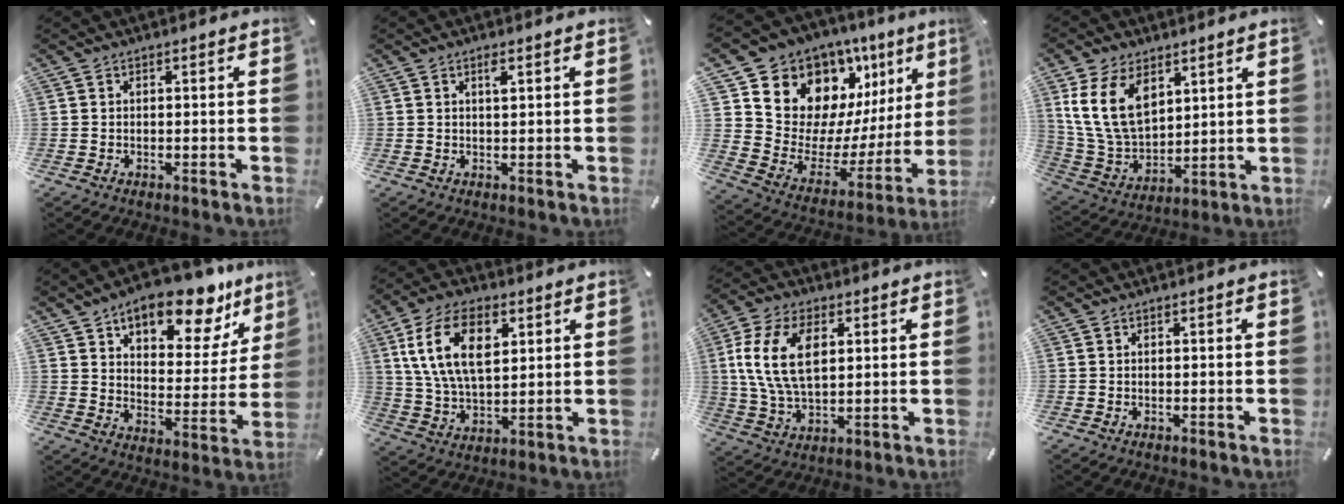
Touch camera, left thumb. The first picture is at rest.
{"total": 1.6, "force": [0.7, 0.4, 1.3], "torque": [-0.028, 0.002, 0.011]}
{"total": 14.3, "force": [9.4, 10.2, 3.6], "torque": [-0.043, -0.103, 0.180]}
{"total": 14.2, "force": [6.3, 9.7, 8.3], "torque": [-0.204, -0.027, 0.116]}
{"total": 16.8, "force": [12.6, 7.2, 8.4], "torque": [-0.114, -0.092, 0.211]}
{"total": 15.2, "force": [5.8, 8.8, 11.0], "torque": [-0.240, 0.001, 0.098]}
{"total": 13.2, "force": [3.1, 8.2, 9.8], "torque": [-0.226, 0.003, 0.052]}
{"total": 0.0}